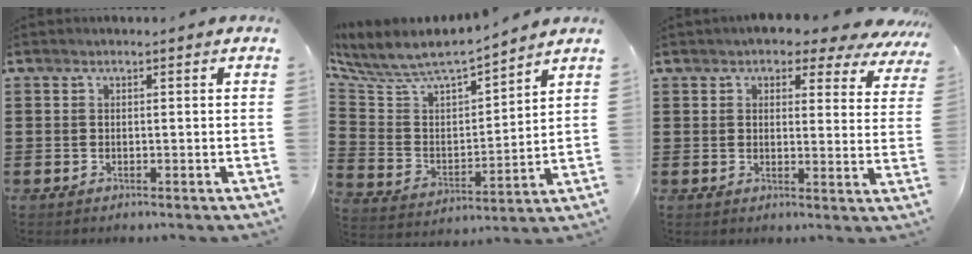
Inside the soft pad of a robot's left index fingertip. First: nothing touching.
{"total": 6.9, "force": [6.4, 1.3, 2.4], "torque": [-0.079, -0.051, 0.104]}
{"total": 4.8, "force": [4.1, 1.4, 2.1], "torque": [-0.041, -0.020, 0.069]}